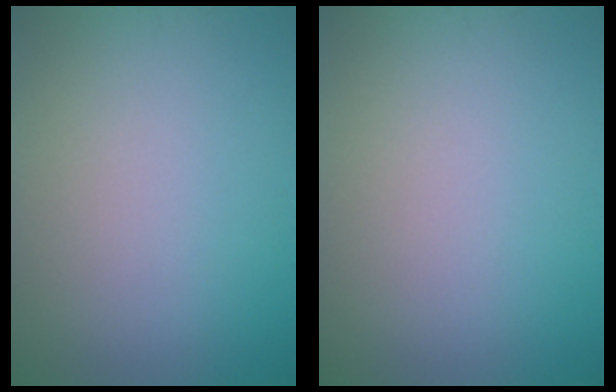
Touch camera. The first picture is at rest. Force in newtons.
{"total": 0.0}